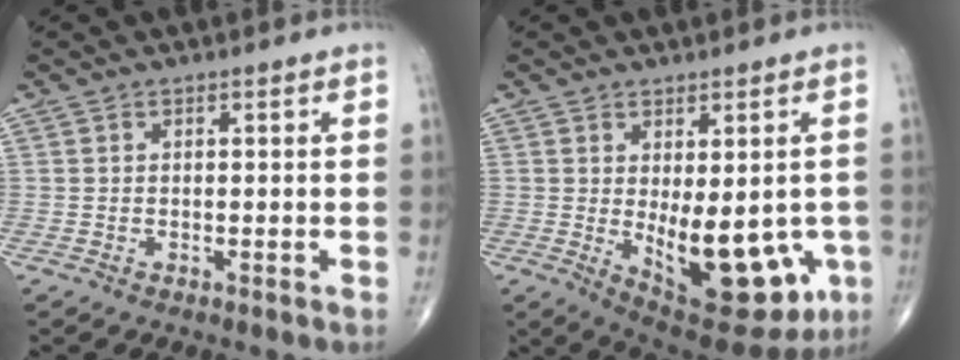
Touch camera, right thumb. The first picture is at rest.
{"total": 17.0, "force": [-3.3, 8.2, 14.5], "torque": [-0.170, -0.019, -0.020]}